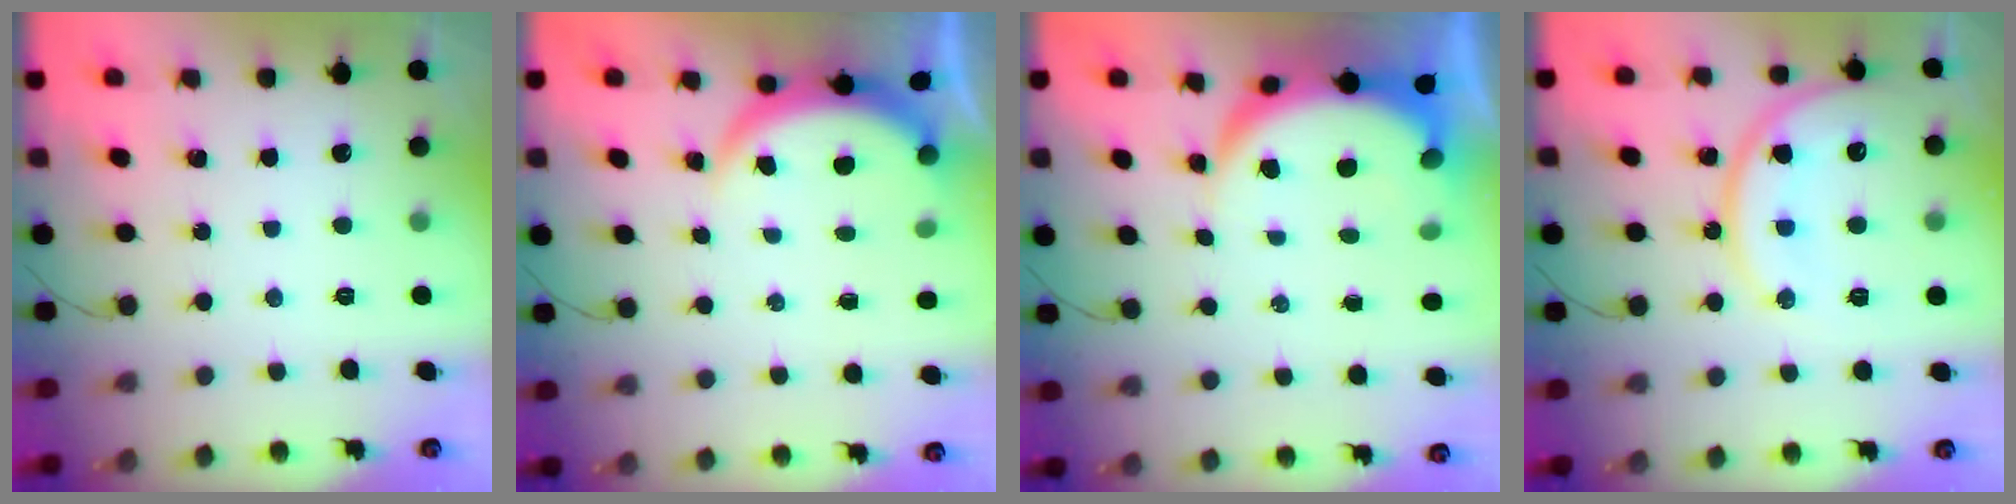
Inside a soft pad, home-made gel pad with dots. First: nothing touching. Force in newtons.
{"total": 3.9, "press": 3.9, "slide": 0.2}
{"total": 8.0, "press": 8.0, "slide": 1.0}
{"total": 14.3, "press": 14.3, "slide": 1.1}